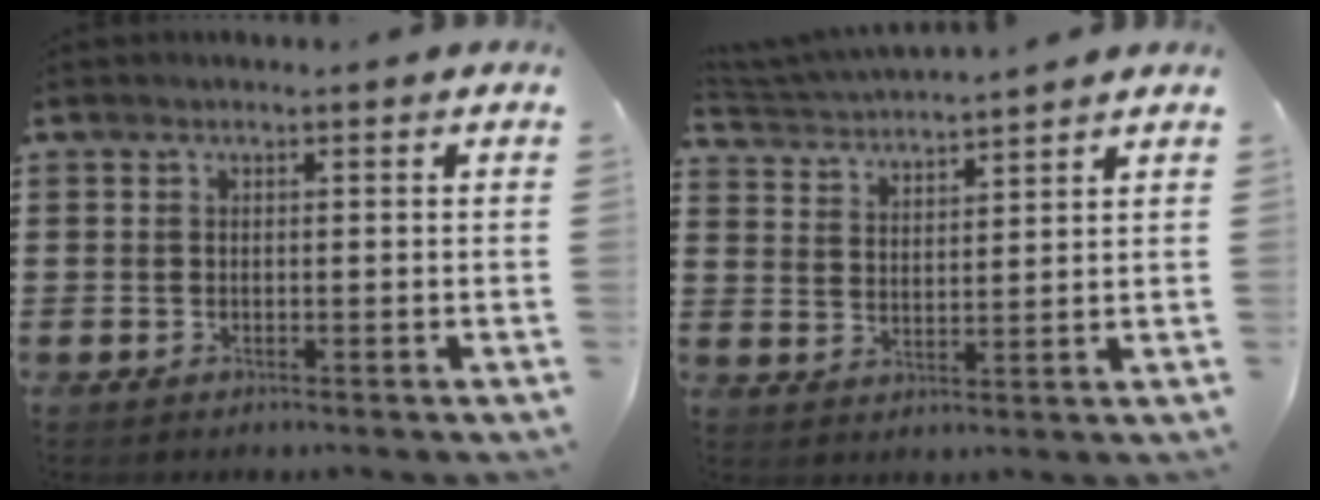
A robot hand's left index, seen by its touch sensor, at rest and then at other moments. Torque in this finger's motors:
{"motor_torque": [-0.02, -0.04, 0.35, 0.14]}